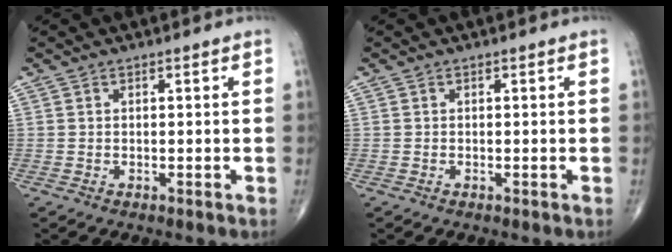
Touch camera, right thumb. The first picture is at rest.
{"total": 0.0}